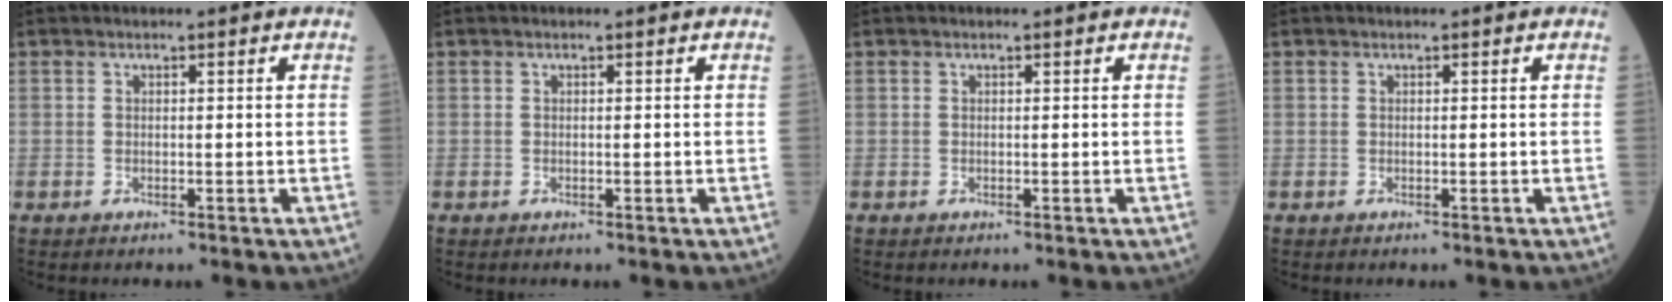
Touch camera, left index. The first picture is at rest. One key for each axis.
{"total": 0.0}
{"total": 0.0}
{"total": 0.0}